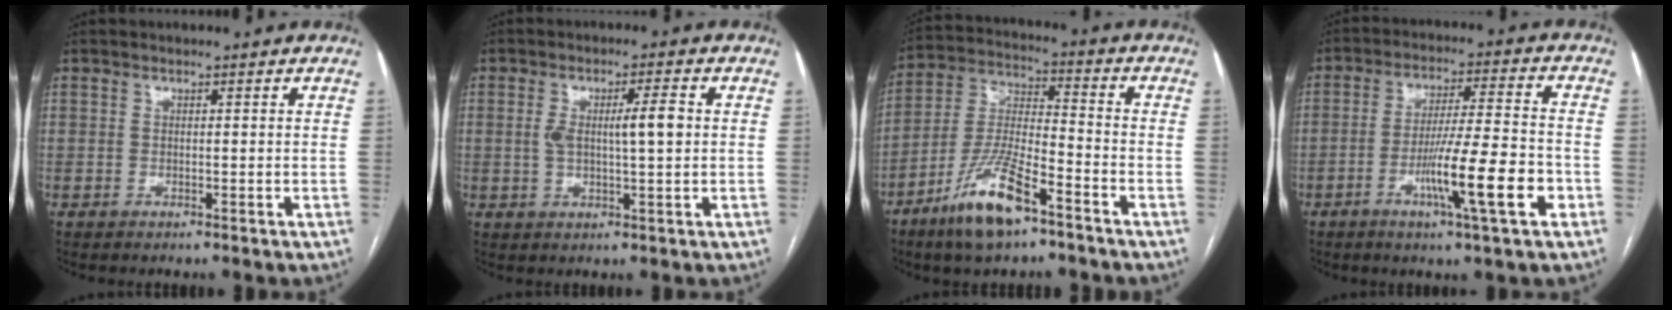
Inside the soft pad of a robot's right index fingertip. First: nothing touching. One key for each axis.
{"total": 5.8, "fx": 0.6, "fy": 0.8, "fz": 5.7, "tx": -0.100, "ty": 0.008, "tz": 0.011}
{"total": 12.8, "fx": -7.9, "fy": 2.8, "fz": 9.6, "tx": -0.203, "ty": -0.015, "tz": -0.149}
{"total": 11.5, "fx": -4.4, "fy": 0.0, "fz": 10.7, "tx": -0.179, "ty": -0.007, "tz": -0.073}